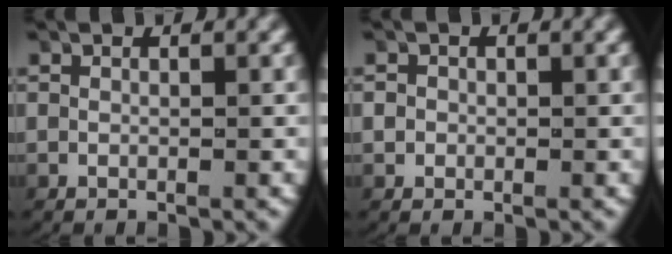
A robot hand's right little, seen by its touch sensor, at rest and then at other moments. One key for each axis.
{"total": 1.2, "fx": -0.2, "fy": 1.1, "fz": 0.2, "tx": -0.010, "ty": 0.001, "tz": -0.005}